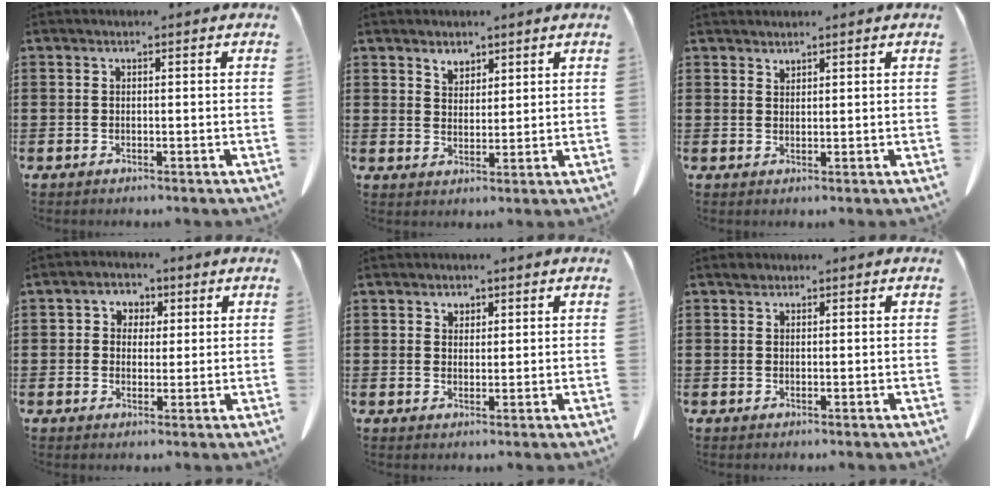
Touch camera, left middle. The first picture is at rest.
{"total": 2.8, "force": [2.3, 1.6, 0.4], "torque": [-0.015, 0.004, 0.045]}
{"total": 1.4, "force": [1.4, 0.1, 0.0], "torque": [-0.002, -0.003, 0.029]}
{"total": 2.9, "force": [0.7, 2.7, 0.7], "torque": [-0.029, 0.011, 0.010]}
{"total": 1.6, "force": [1.3, 0.9, 0.2], "torque": [0.000, 0.000, 0.024]}
{"total": 0.9, "force": [0.7, 0.6, 0.1], "torque": [0.004, -0.002, 0.014]}